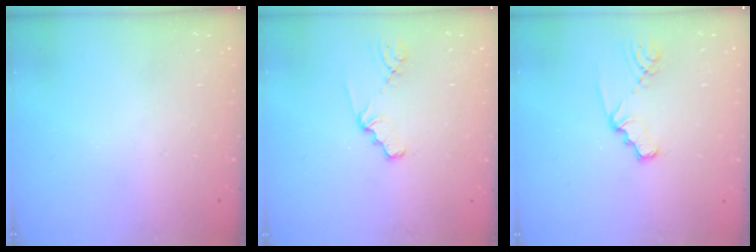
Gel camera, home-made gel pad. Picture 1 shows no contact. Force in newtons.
{"total": 1.8, "press": 1.8, "slide": 0.2}
{"total": 2.6, "press": 2.6, "slide": 0.3}